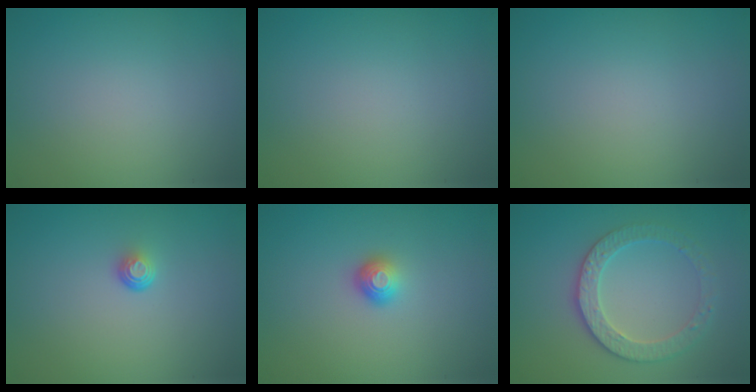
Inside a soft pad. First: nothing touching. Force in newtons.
{"total": 0.0}
{"total": 0.0}
{"total": 1.0, "press": 0.6, "slide": 0.8}
{"total": 1.5, "press": 1.1, "slide": 1.0}
{"total": 3.4, "press": 3.2, "slide": 0.8}